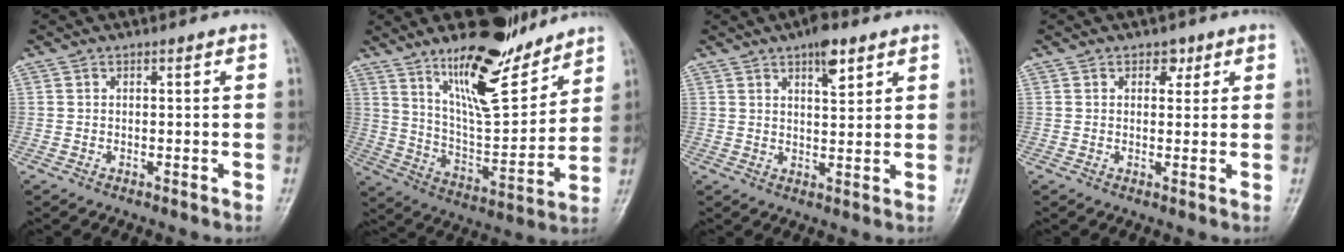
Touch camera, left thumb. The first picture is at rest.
{"total": 17.9, "force": [12.7, 5.5, 11.3], "torque": [-0.146, -0.088, 0.224]}
{"total": 5.6, "force": [3.4, 2.1, 4.0], "torque": [-0.048, -0.015, 0.050]}
{"total": 2.4, "force": [1.3, 1.7, 1.0], "torque": [0.006, -0.004, 0.013]}